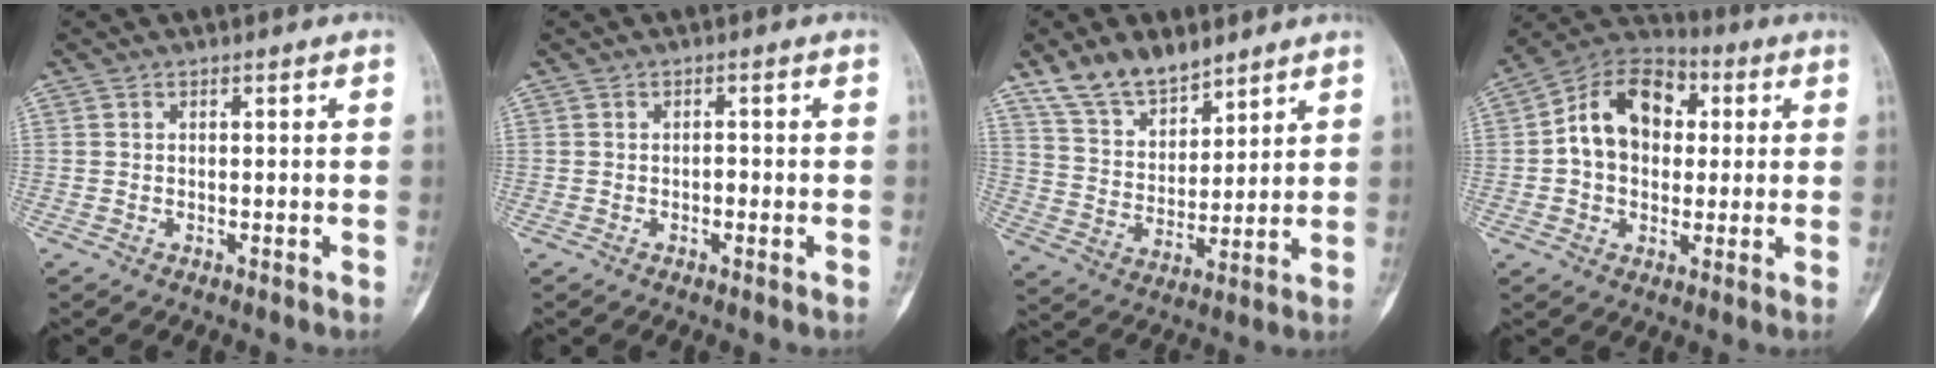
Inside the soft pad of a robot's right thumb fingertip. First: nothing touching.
{"total": 1.3, "force": [-0.3, 0.7, 1.0], "torque": [-0.013, 0.001, -0.005]}
{"total": 11.1, "force": [8.6, 5.3, 4.7], "torque": [-0.062, -0.048, 0.168]}
{"total": 14.5, "force": [1.9, 10.6, 9.6], "torque": [-0.130, 0.026, 0.021]}